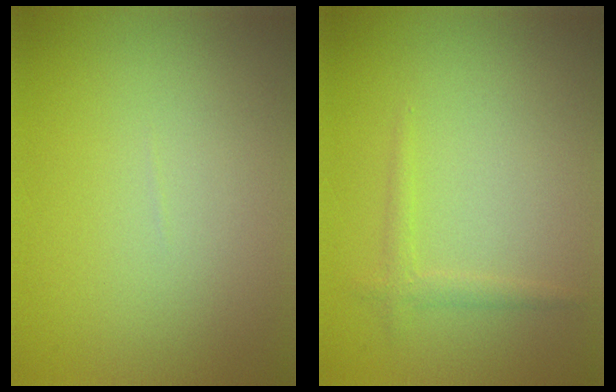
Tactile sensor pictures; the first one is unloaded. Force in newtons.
{"total": 1.1, "press": 1.1, "slide": 0.1}